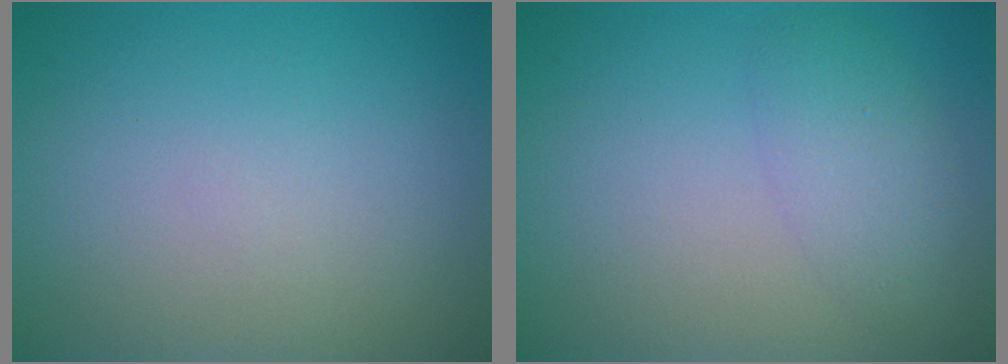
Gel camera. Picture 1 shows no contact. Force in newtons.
{"total": 2.7, "press": 2.7, "slide": 0.1}